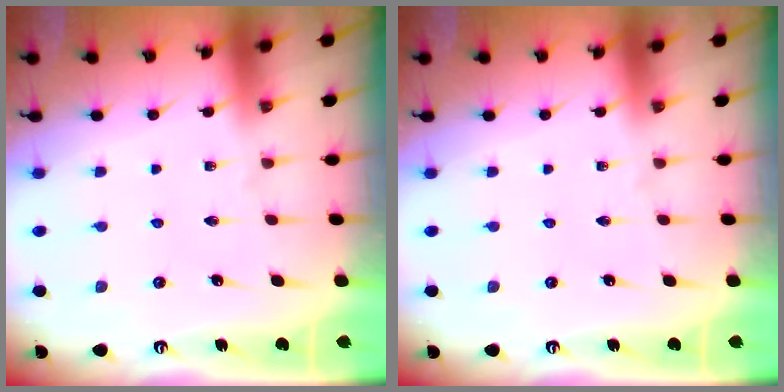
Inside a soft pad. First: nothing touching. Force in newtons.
{"total": 0.0}